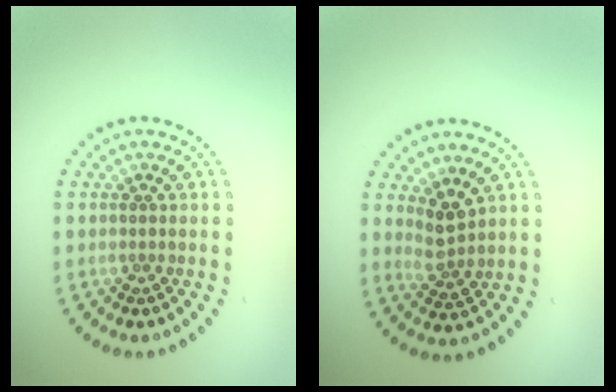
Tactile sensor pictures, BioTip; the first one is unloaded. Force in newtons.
{"total": 2.3, "press": 2.1, "slide": 1.0}